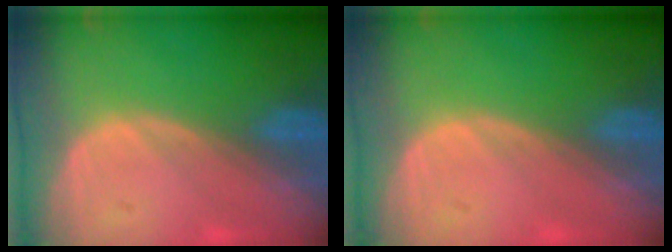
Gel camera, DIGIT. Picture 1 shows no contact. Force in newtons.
{"total": 0.0}